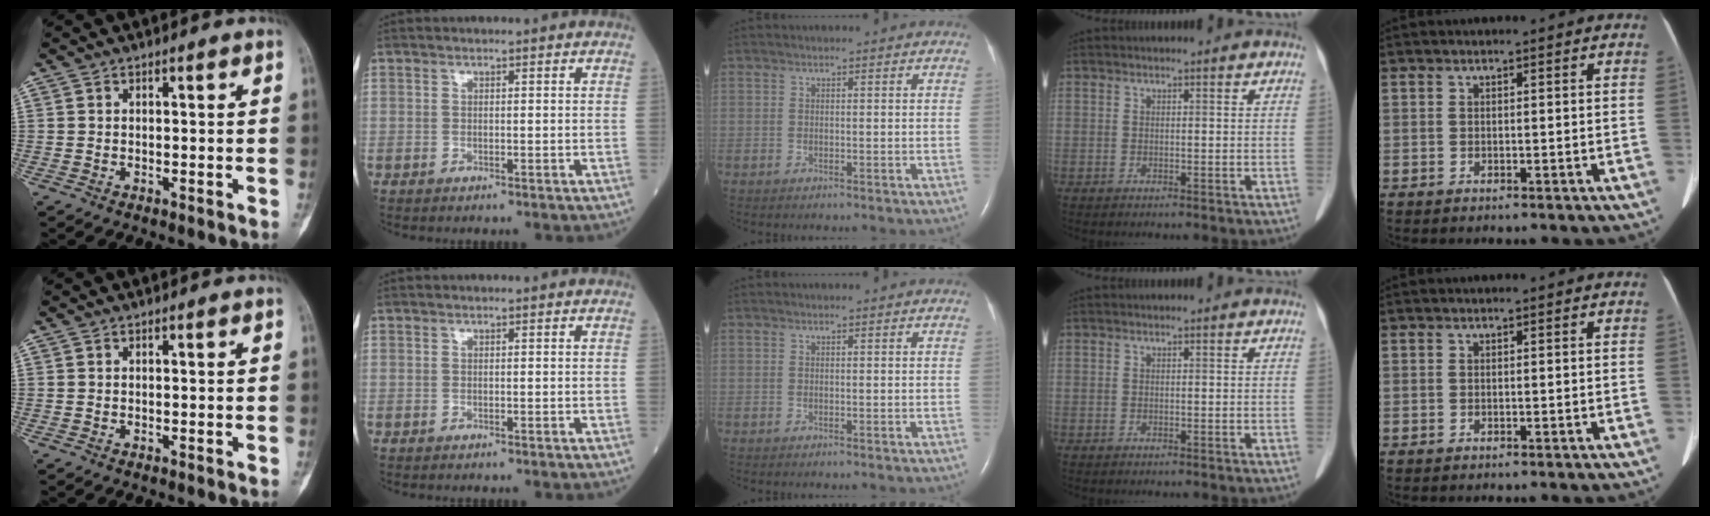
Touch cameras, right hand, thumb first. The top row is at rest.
{}